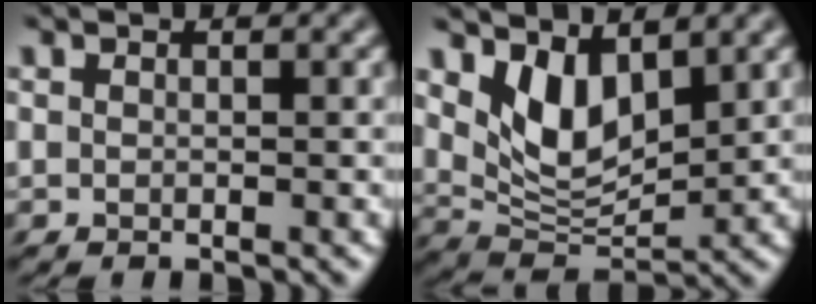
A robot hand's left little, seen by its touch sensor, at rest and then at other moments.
{"total": 5.2, "force": [2.3, 2.1, 4.1], "torque": [-0.074, -0.016, 0.039]}